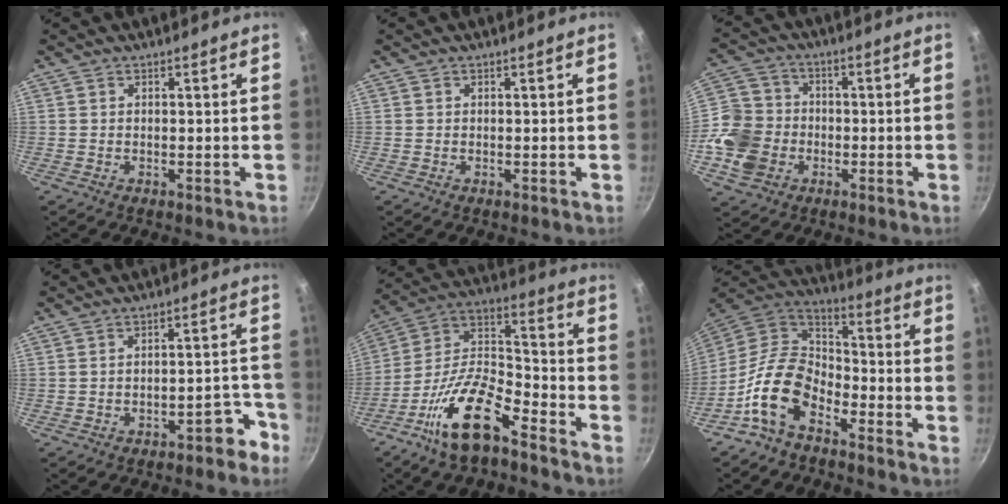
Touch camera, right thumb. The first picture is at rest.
{"total": 0.0}
{"total": 12.3, "force": [-3.5, 10.3, 5.6], "torque": [-0.092, 0.029, -0.079]}
{"total": 6.0, "force": [-4.0, 2.6, 3.6], "torque": [-0.017, 0.060, -0.038]}
{"total": 17.9, "force": [-10.9, 7.0, 12.4], "torque": [-0.217, 0.084, -0.218]}
{"total": 14.0, "force": [-7.6, 8.4, 8.2], "torque": [-0.135, 0.069, -0.168]}